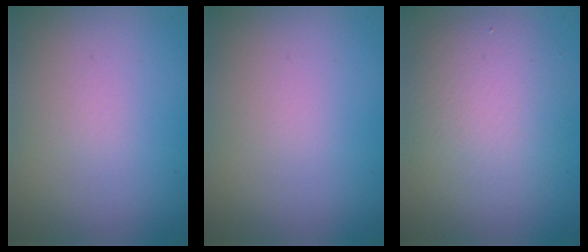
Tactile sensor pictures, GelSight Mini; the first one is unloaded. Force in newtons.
{"total": 0.0}
{"total": 4.9, "press": 4.8, "slide": 0.4}